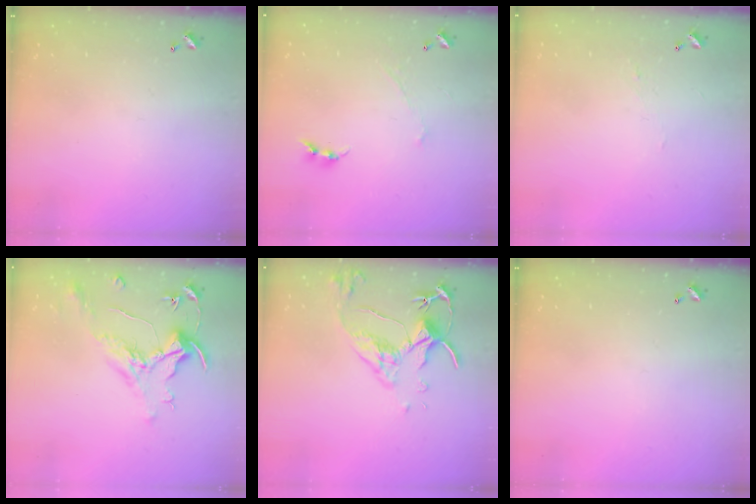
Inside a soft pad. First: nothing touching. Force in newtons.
{"total": 1.3, "press": 1.2, "slide": 0.5}
{"total": 1.0, "press": 0.9, "slide": 0.4}
{"total": 1.6, "press": 1.4, "slide": 0.7}
{"total": 6.3, "press": 6.2, "slide": 1.2}
{"total": 0.0}